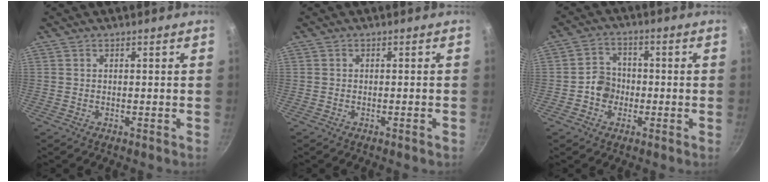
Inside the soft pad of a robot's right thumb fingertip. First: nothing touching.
{"total": 0.9, "force": [-0.6, 0.1, 0.8], "torque": [-0.017, 0.008, -0.009]}
{"total": 5.2, "force": [-1.5, 4.6, 1.9], "torque": [0.000, 0.020, -0.033]}